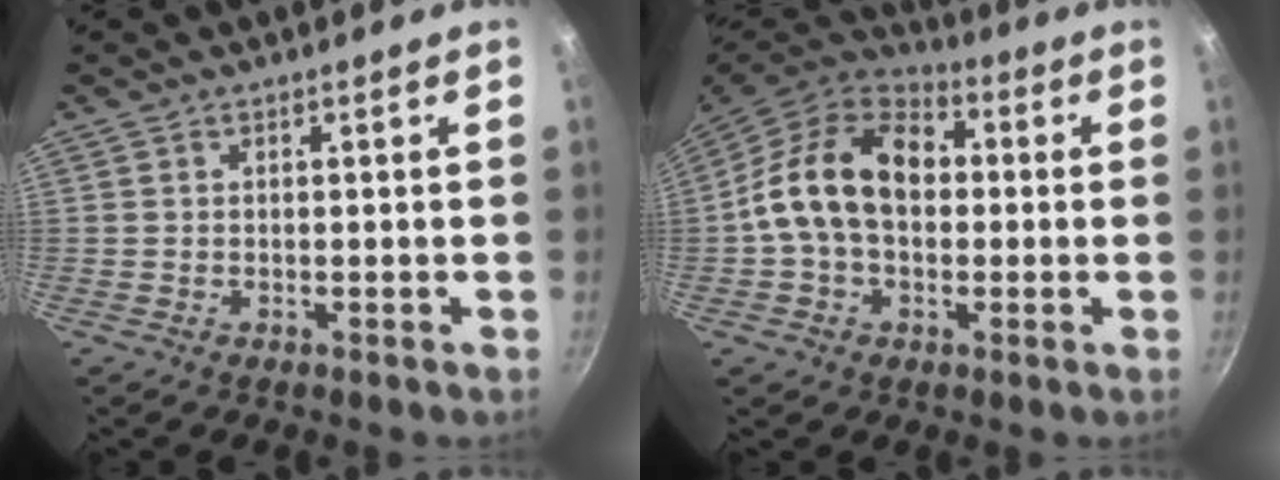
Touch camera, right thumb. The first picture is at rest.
{"total": 16.7, "force": [0.9, 11.8, 11.9], "torque": [-0.173, 0.031, -0.003]}